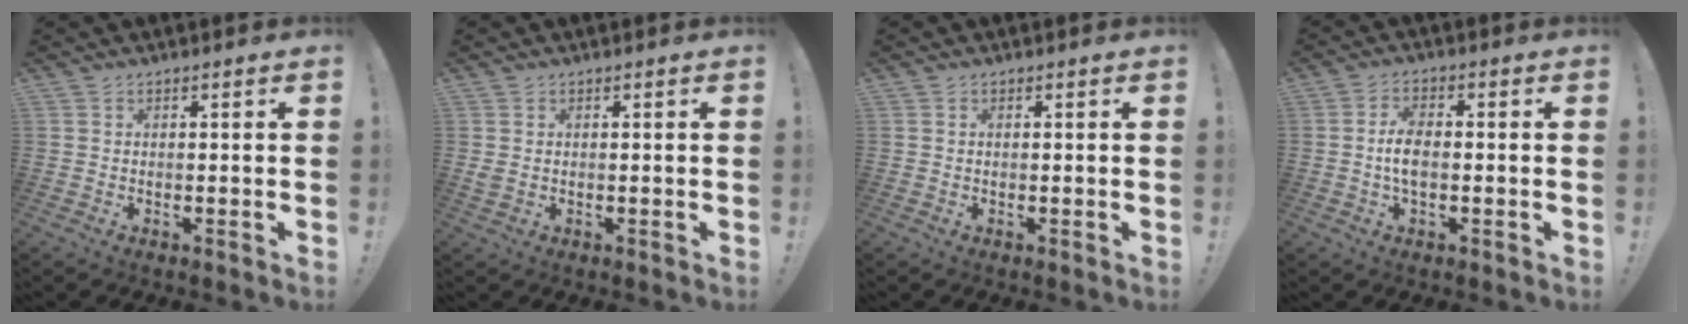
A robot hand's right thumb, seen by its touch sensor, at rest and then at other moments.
{"total": 1.5, "force": [0.5, 1.0, 1.0], "torque": [-0.012, 0.000, 0.009]}
{"total": 0.0}
{"total": 6.1, "force": [-0.8, 3.2, 5.1], "torque": [-0.090, 0.002, -0.017]}